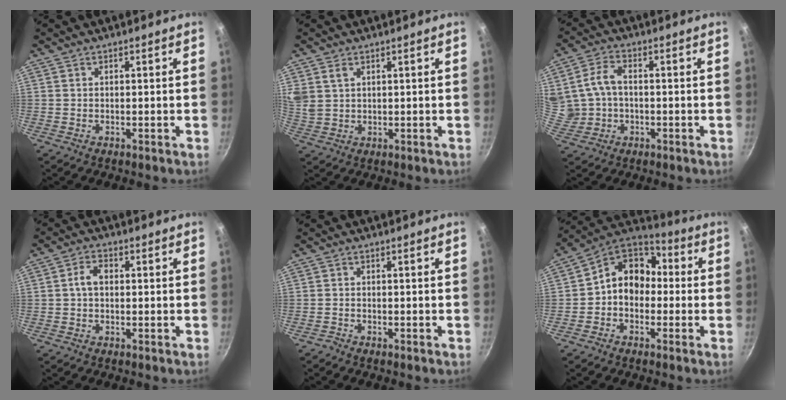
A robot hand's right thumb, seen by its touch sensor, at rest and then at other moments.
{"total": 5.0, "force": [2.4, 3.4, 2.8], "torque": [-0.050, -0.001, 0.056]}
{"total": 9.0, "force": [0.1, 6.9, 5.8], "torque": [-0.111, 0.015, 0.007]}
{"total": 3.4, "force": [0.1, 2.4, 2.5], "torque": [-0.041, 0.013, -0.004]}
{"total": 0.9, "force": [-0.8, 0.2, 0.1], "torque": [-0.017, 0.011, -0.018]}
{"total": 11.1, "force": [-0.9, 8.9, 6.5], "torque": [-0.069, 0.046, -0.040]}